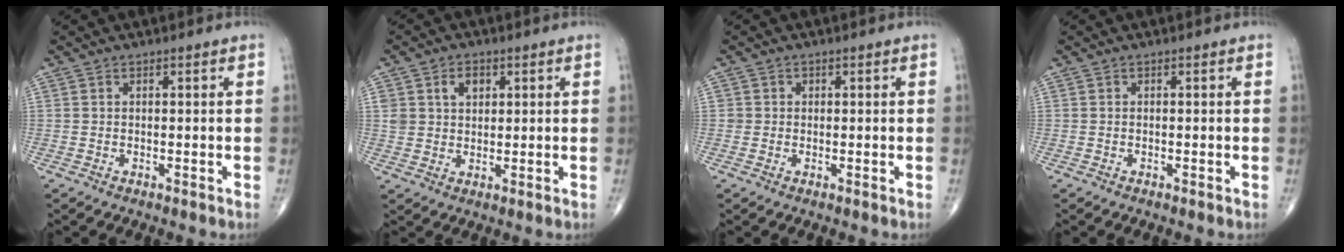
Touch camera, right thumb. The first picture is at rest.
{"total": 5.0, "force": [2.0, 3.7, 2.7], "torque": [-0.022, -0.008, 0.035]}
{"total": 1.1, "force": [0.1, 1.1, 0.0], "torque": [0.012, 0.006, -0.002]}
{"total": 0.0}